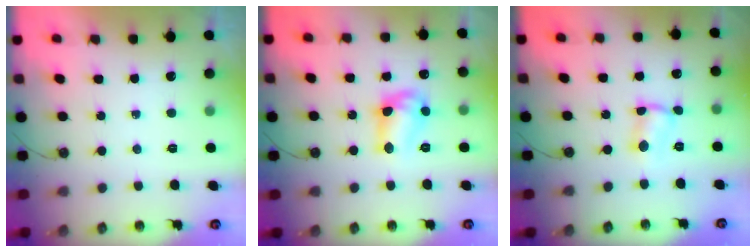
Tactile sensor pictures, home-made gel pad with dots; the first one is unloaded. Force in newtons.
{"total": 11.3, "press": 11.3, "slide": 0.9}
{"total": 2.2, "press": 2.2, "slide": 0.1}